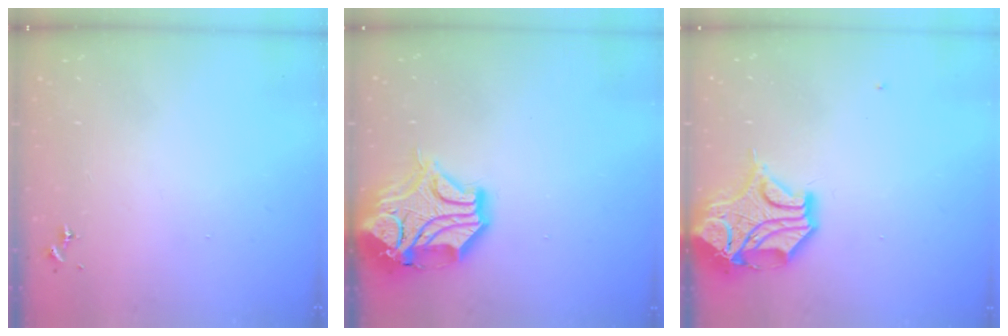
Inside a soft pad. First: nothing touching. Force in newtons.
{"total": 17.6, "press": 17.4, "slide": 2.6}
{"total": 15.0, "press": 14.8, "slide": 2.2}